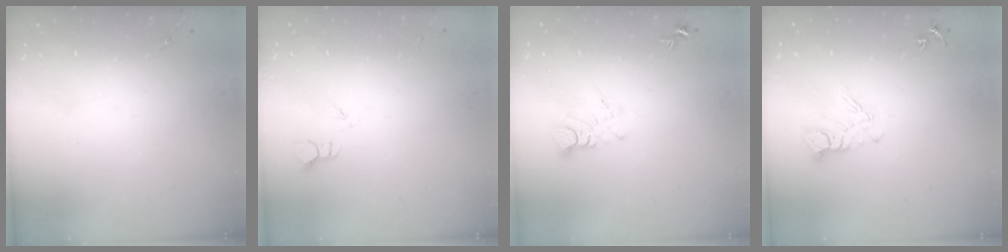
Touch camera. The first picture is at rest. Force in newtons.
{"total": 2.0, "press": 2.0, "slide": 0.1}
{"total": 4.4, "press": 4.4, "slide": 0.3}
{"total": 7.7, "press": 7.7, "slide": 0.7}